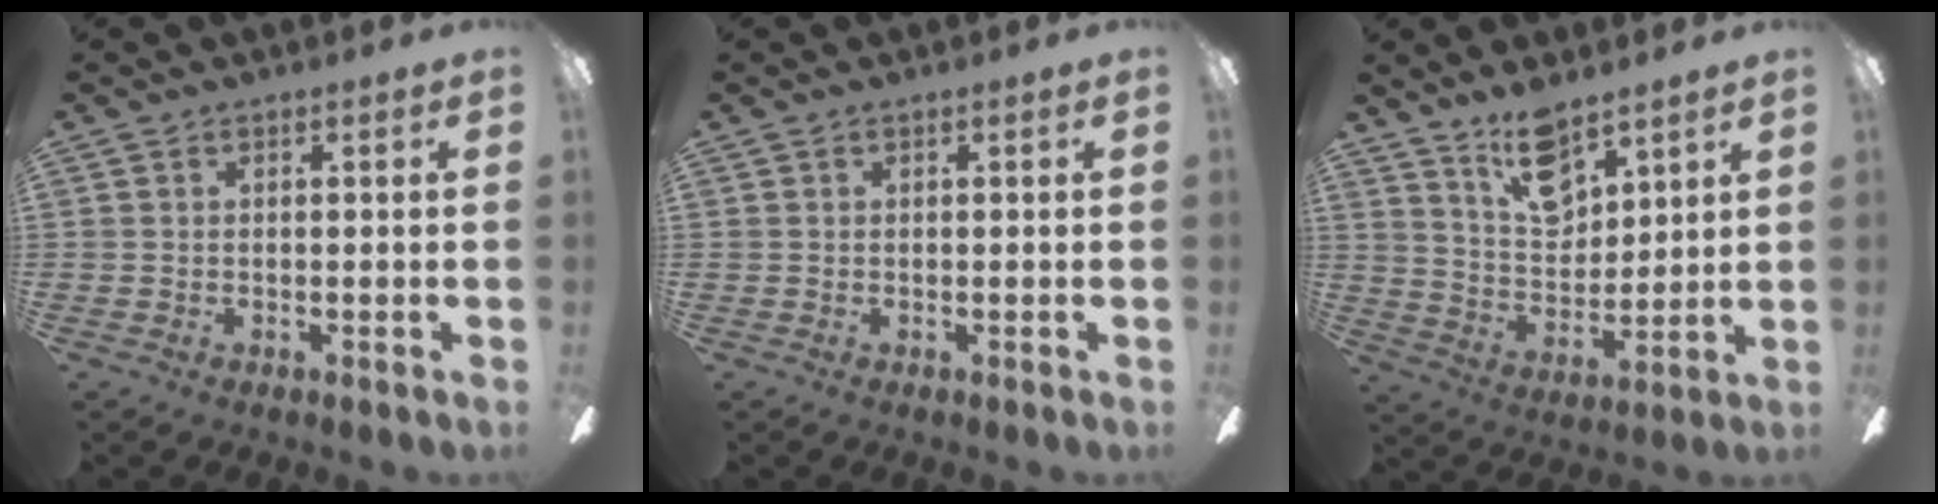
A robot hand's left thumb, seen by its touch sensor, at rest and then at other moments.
{"total": 0.0}
{"total": 12.0, "force": [9.0, 5.6, 5.7], "torque": [-0.097, -0.046, 0.164]}